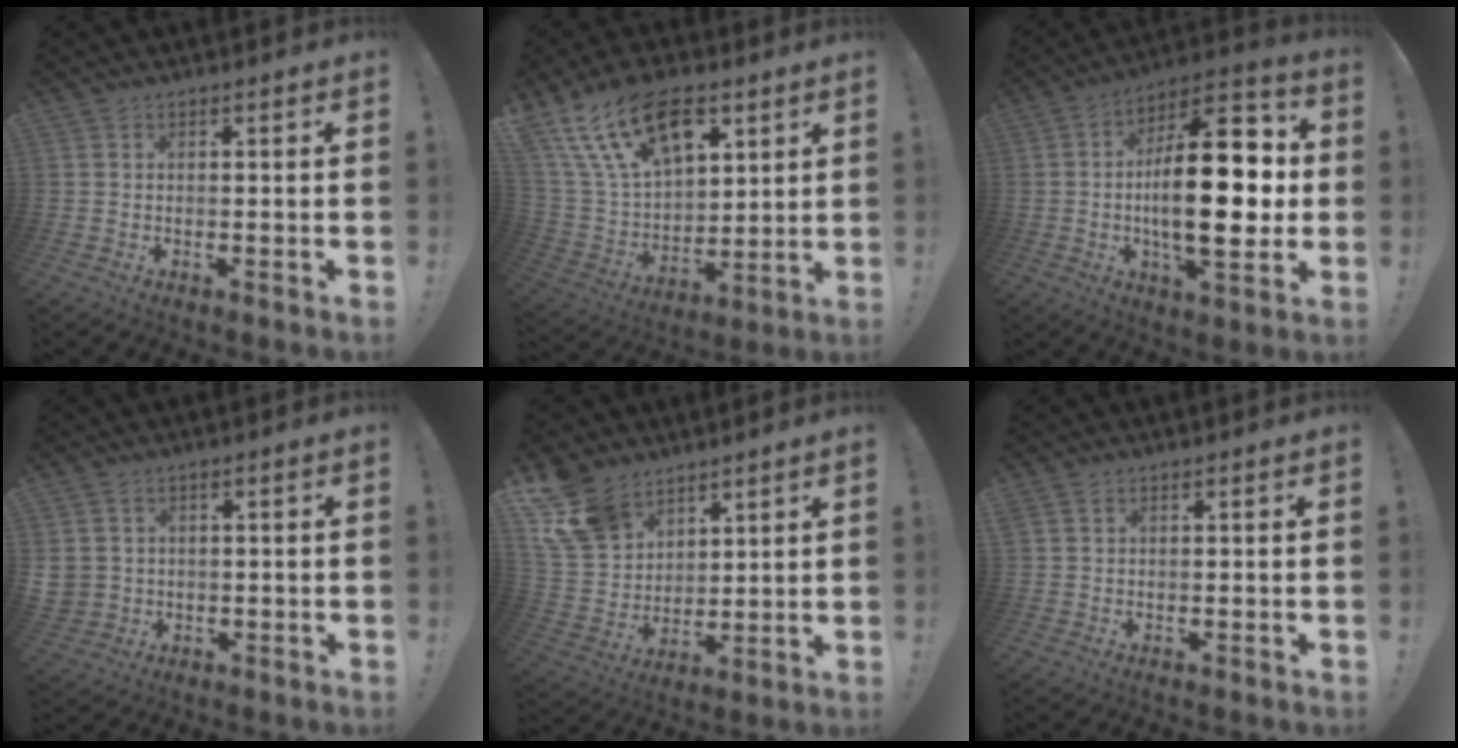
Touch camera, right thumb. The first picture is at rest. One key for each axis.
{"total": 21.5, "fx": 11.6, "fy": 12.1, "fz": 13.4, "tx": -0.260, "ty": -0.063, "tz": 0.211}
{"total": 24.7, "fx": -0.9, "fy": 10.6, "fz": 22.3, "tx": -0.361, "ty": -0.001, "tz": -0.016}
{"total": 3.9, "fx": 1.0, "fy": 3.6, "fz": 1.1, "tx": -0.028, "ty": 0.000, "tz": 0.022}
{"total": 15.5, "fx": 10.1, "fy": 10.0, "fz": 6.1, "tx": -0.120, "ty": -0.060, "tz": 0.199}
{"total": 1.0, "fx": 0.6, "fy": 0.5, "fz": 0.6, "tx": -0.017, "ty": 0.003, "tz": 0.012}